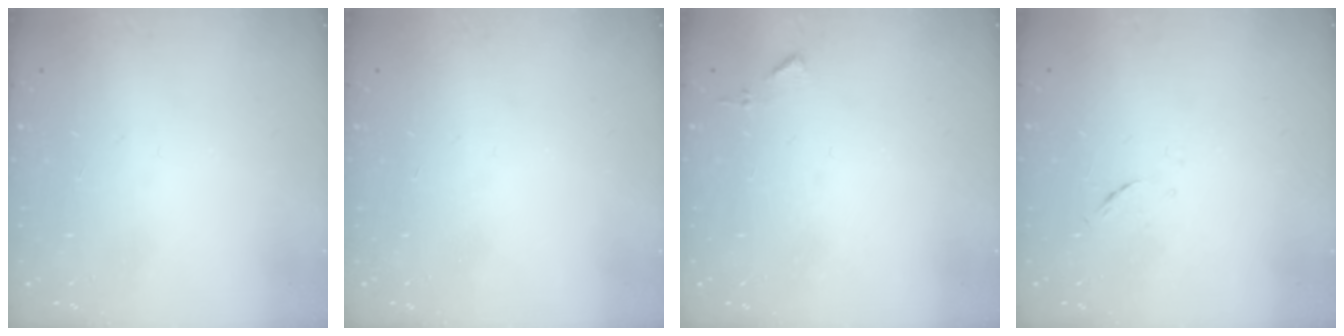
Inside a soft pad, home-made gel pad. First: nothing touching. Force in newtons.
{"total": 0.0}
{"total": 4.4, "press": 4.4, "slide": 0.6}
{"total": 4.8, "press": 4.7, "slide": 1.0}